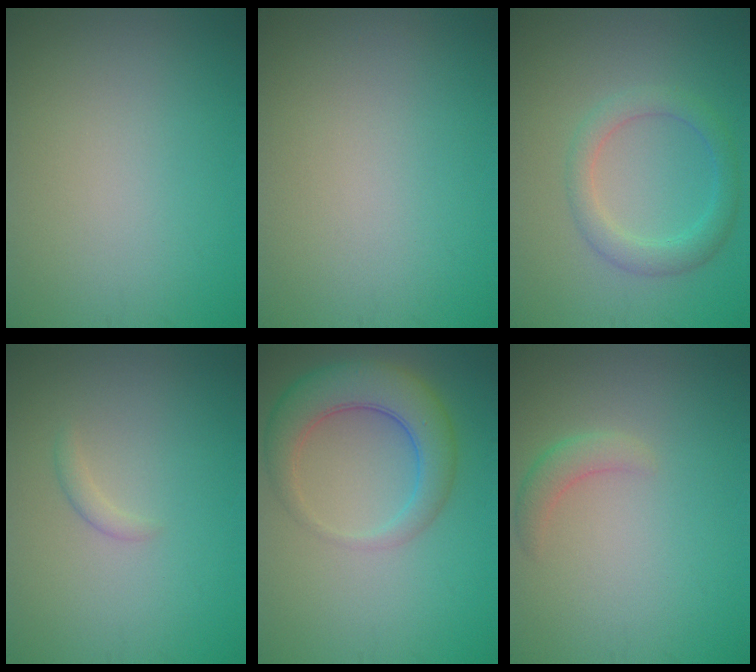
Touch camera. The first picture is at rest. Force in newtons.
{"total": 0.0}
{"total": 2.8, "press": 2.8, "slide": 0.1}
{"total": 1.0, "press": 1.0, "slide": 0.1}
{"total": 5.5, "press": 5.5, "slide": 0.1}
{"total": 1.7, "press": 1.7, "slide": 0.1}